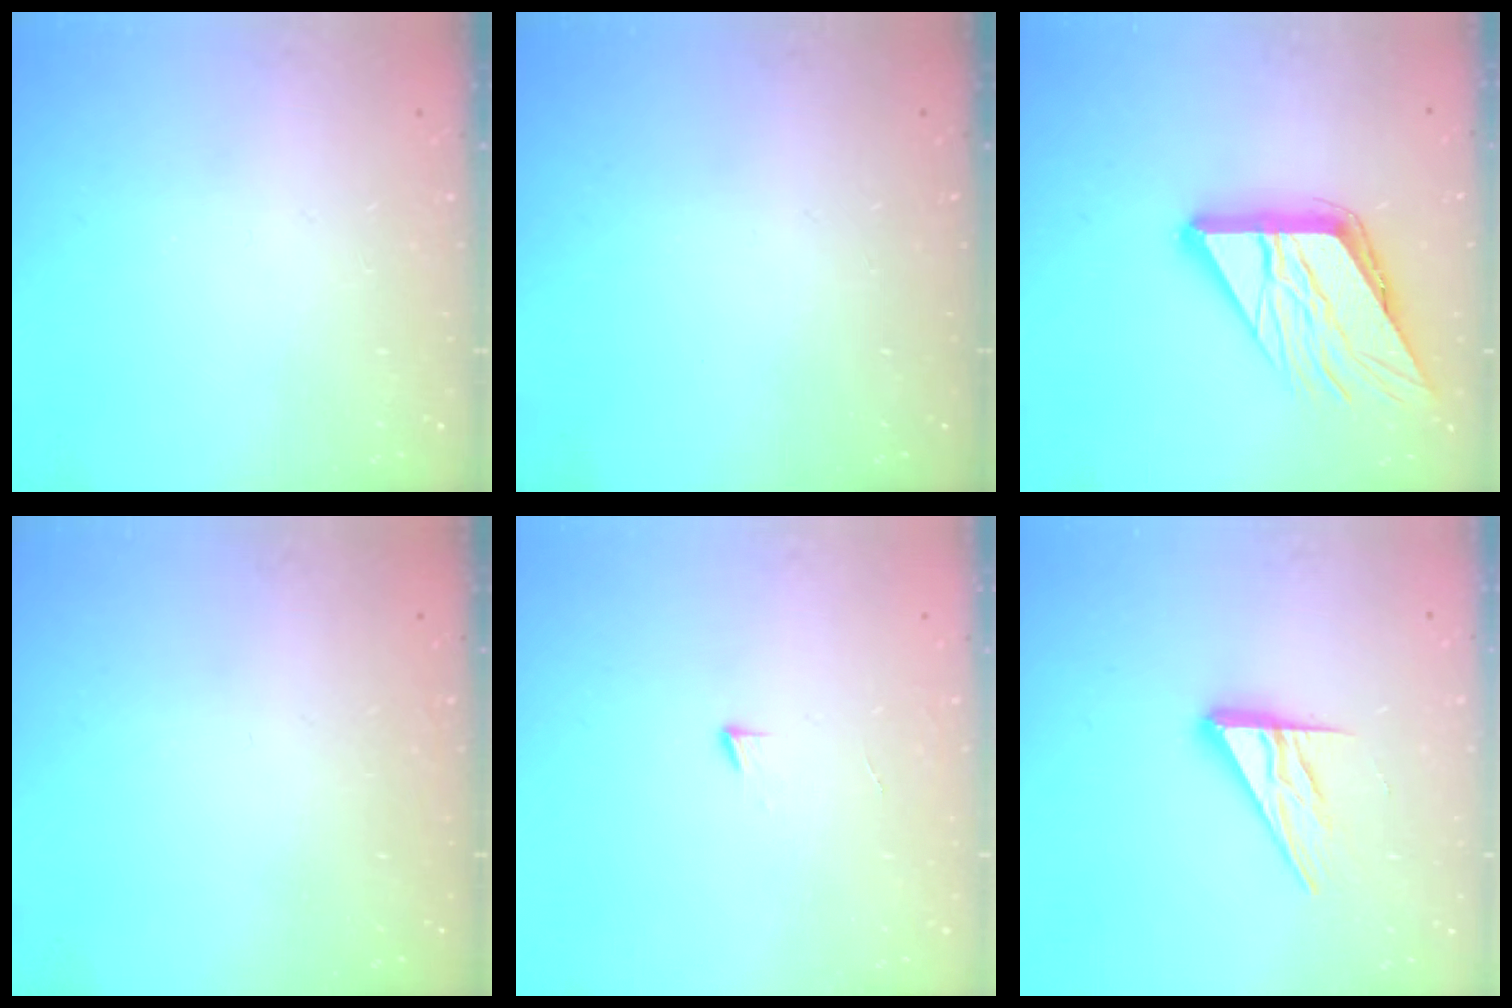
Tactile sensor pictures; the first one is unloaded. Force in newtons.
{"total": 0.0}
{"total": 18.8, "press": 18.6, "slide": 2.2}
{"total": 1.6, "press": 1.6, "slide": 0.1}
{"total": 4.3, "press": 4.2, "slide": 0.4}
{"total": 12.6, "press": 12.5, "slide": 1.1}